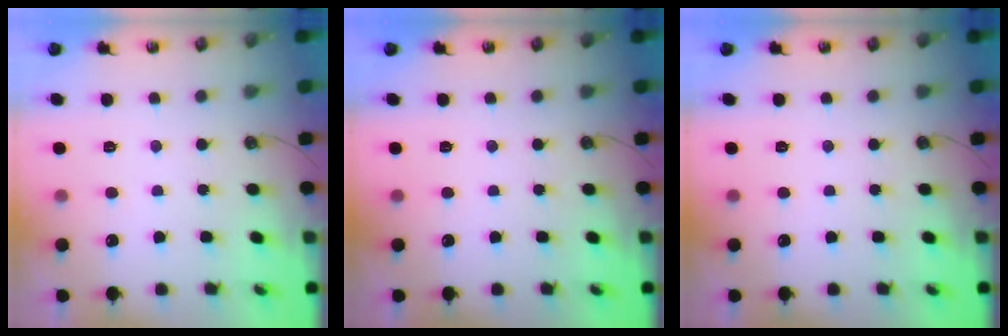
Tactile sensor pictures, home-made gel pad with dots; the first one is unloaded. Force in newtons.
{"total": 0.0}
{"total": 0.0}